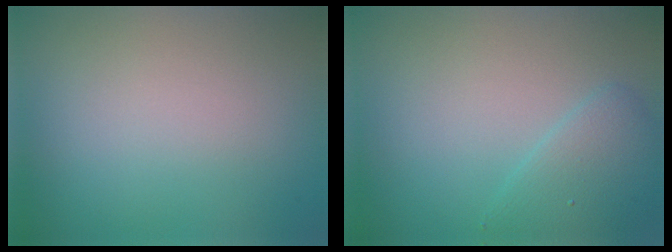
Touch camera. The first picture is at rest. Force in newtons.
{"total": 2.7, "press": 2.7, "slide": 0.2}